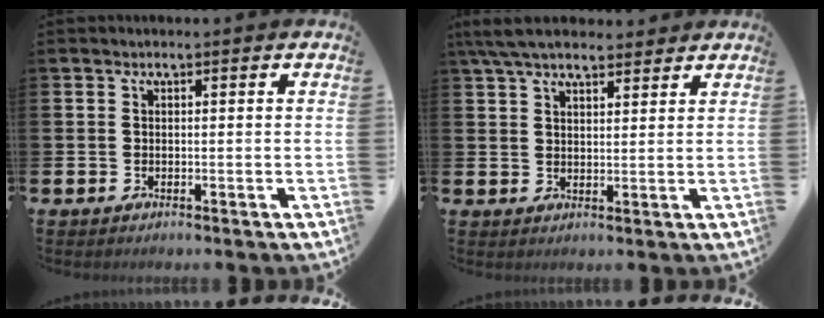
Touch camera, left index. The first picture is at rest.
{"total": 5.9, "force": [5.3, 1.6, 2.0], "torque": [-0.061, -0.009, 0.100]}